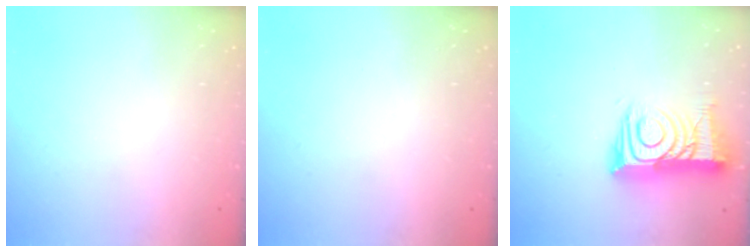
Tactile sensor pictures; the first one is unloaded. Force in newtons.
{"total": 0.0}
{"total": 17.3, "press": 17.2, "slide": 1.3}